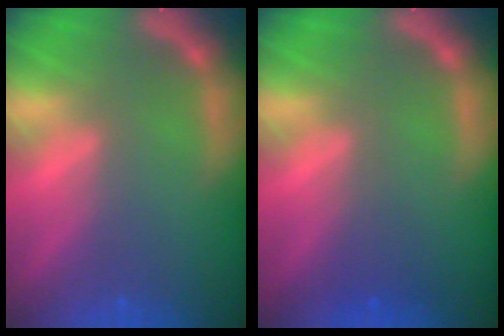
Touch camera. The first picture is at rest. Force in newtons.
{"total": 1.5}